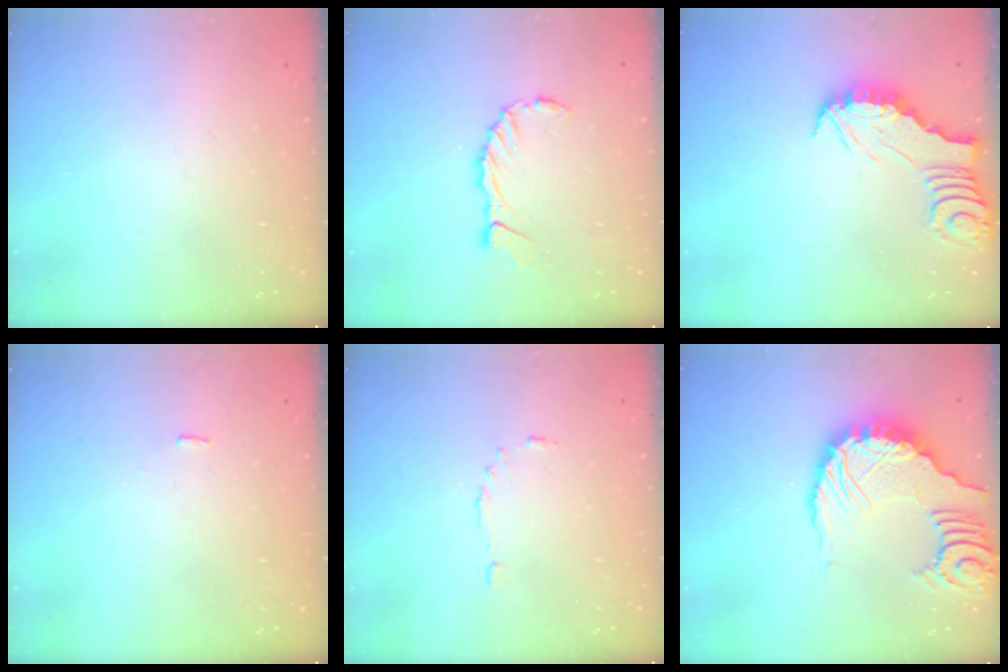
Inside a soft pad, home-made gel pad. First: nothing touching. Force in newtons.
{"total": 5.9, "press": 5.9, "slide": 0.8}
{"total": 2.5, "press": 2.5, "slide": 0.2}
{"total": 4.0, "press": 4.0, "slide": 0.4}
{"total": 3.6, "press": 3.6, "slide": 0.4}
{"total": 11.1, "press": 11.1, "slide": 1.3}